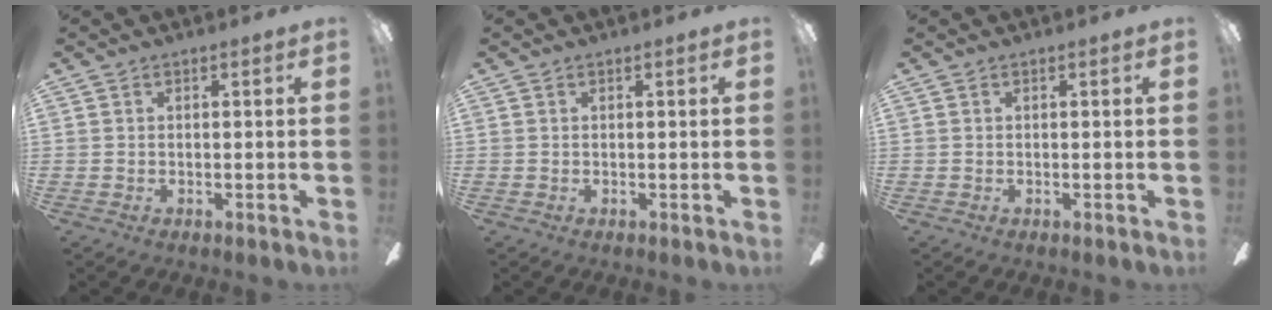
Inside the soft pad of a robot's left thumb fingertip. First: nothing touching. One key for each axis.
{"total": 0.0}
{"total": 0.0}